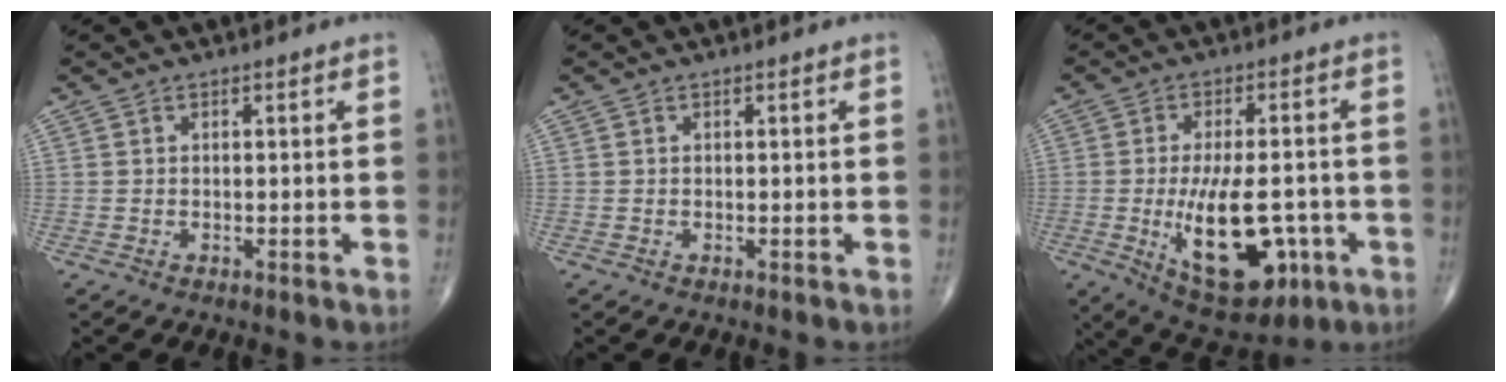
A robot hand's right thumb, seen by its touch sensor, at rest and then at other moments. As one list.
[{"total": 0.0}, {"total": 16.8, "force": [-4.2, 8.0, 14.1], "torque": [-0.211, 0.003, -0.045]}]